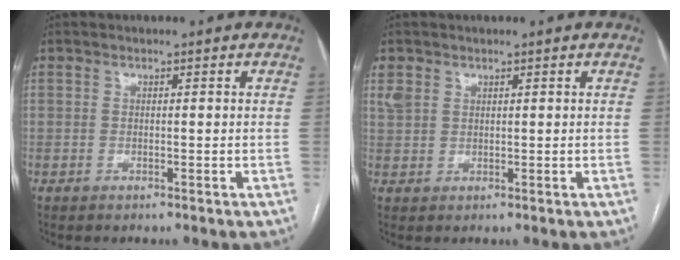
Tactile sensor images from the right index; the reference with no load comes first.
{"total": 2.2, "force": [1.3, 1.6, 0.7], "torque": [-0.023, 0.013, 0.034]}